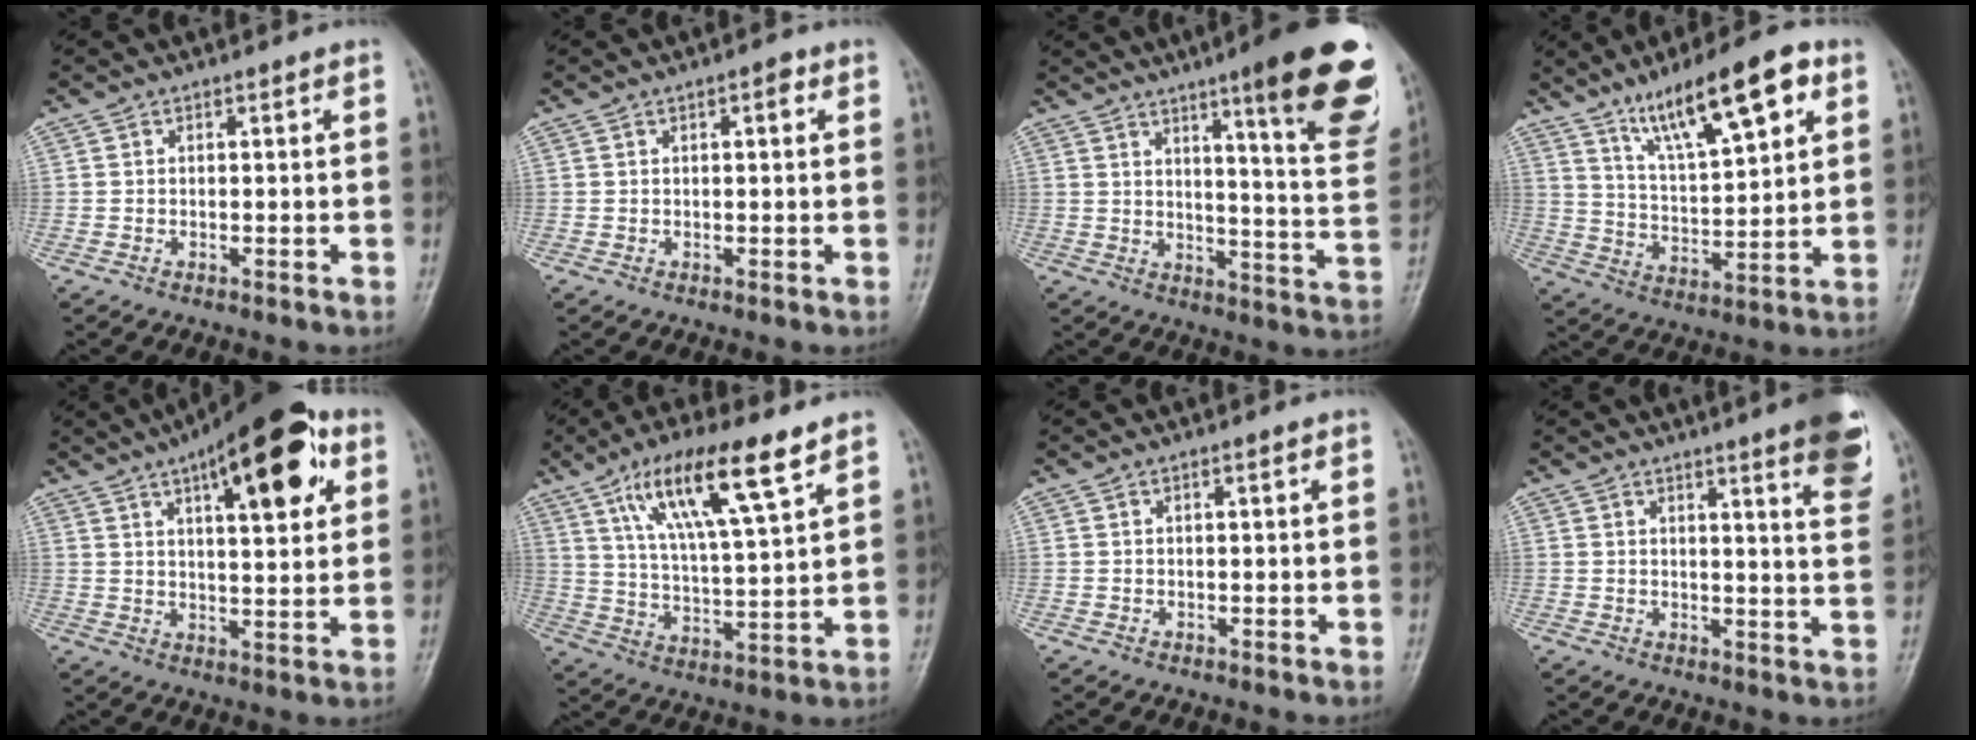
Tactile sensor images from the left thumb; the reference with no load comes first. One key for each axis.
{"total": 1.8, "fx": 0.7, "fy": 0.7, "fz": 1.5, "tx": -0.020, "ty": 0.002, "tz": 0.007}
{"total": 21.6, "fx": 12.3, "fy": 3.5, "fz": 17.4, "tx": -0.199, "ty": -0.063, "tz": 0.161}
{"total": 16.3, "fx": 9.0, "fy": 4.7, "fz": 12.8, "tx": -0.187, "ty": -0.029, "tz": 0.155}
{"total": 18.3, "fx": 8.5, "fy": 6.6, "fz": 14.9, "tx": -0.182, "ty": -0.014, "tz": 0.119}
{"total": 15.7, "fx": 8.9, "fy": 3.4, "fz": 12.5, "tx": -0.215, "ty": -0.028, "tz": 0.165}
{"total": 0.6, "fx": 0.3, "fy": 0.0, "fz": 0.5, "tx": -0.009, "ty": 0.001, "tz": 0.005}
{"total": 10.6, "fx": 6.5, "fy": 1.3, "fz": 8.3, "tx": -0.087, "ty": -0.032, "tz": 0.070}